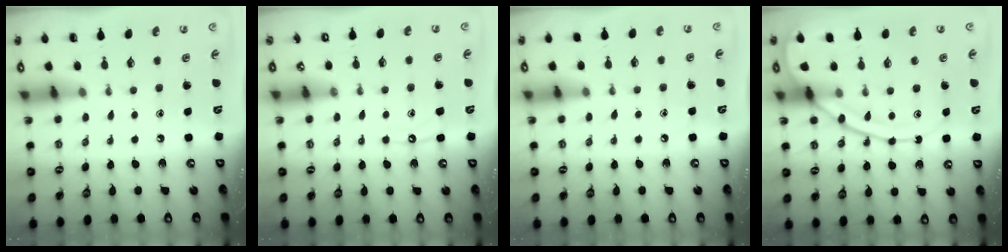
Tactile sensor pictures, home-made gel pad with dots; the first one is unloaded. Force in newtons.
{"total": 5.6, "press": 5.6, "slide": 0.7}
{"total": 5.3, "press": 5.2, "slide": 0.7}
{"total": 12.8, "press": 12.8, "slide": 1.0}